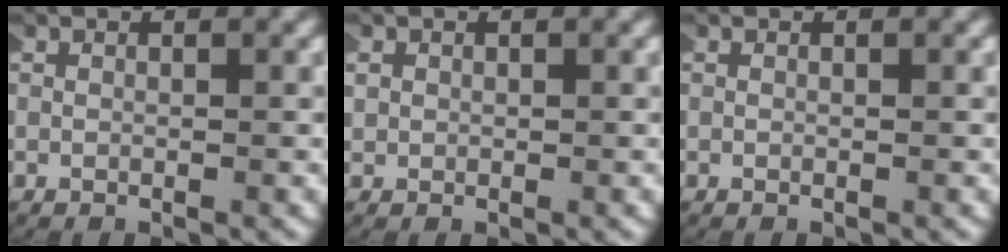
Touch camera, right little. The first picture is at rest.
{"total": 1.3, "force": [0.2, 1.3, 0.3], "torque": [-0.015, 0.006, 0.000]}
{"total": 0.0}